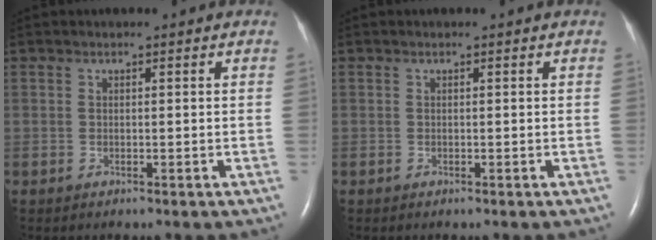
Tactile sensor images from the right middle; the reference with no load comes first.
{"total": 0.0}